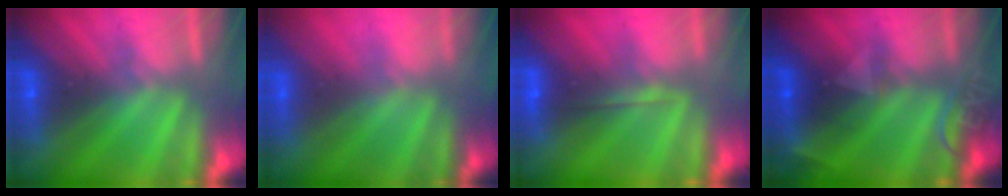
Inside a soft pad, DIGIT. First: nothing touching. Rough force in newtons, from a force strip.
{"total": 2.5}
{"total": 1.8}
{"total": 2.2}